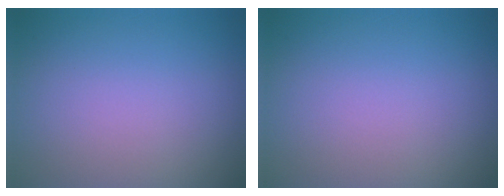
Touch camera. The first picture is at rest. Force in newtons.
{"total": 0.0}